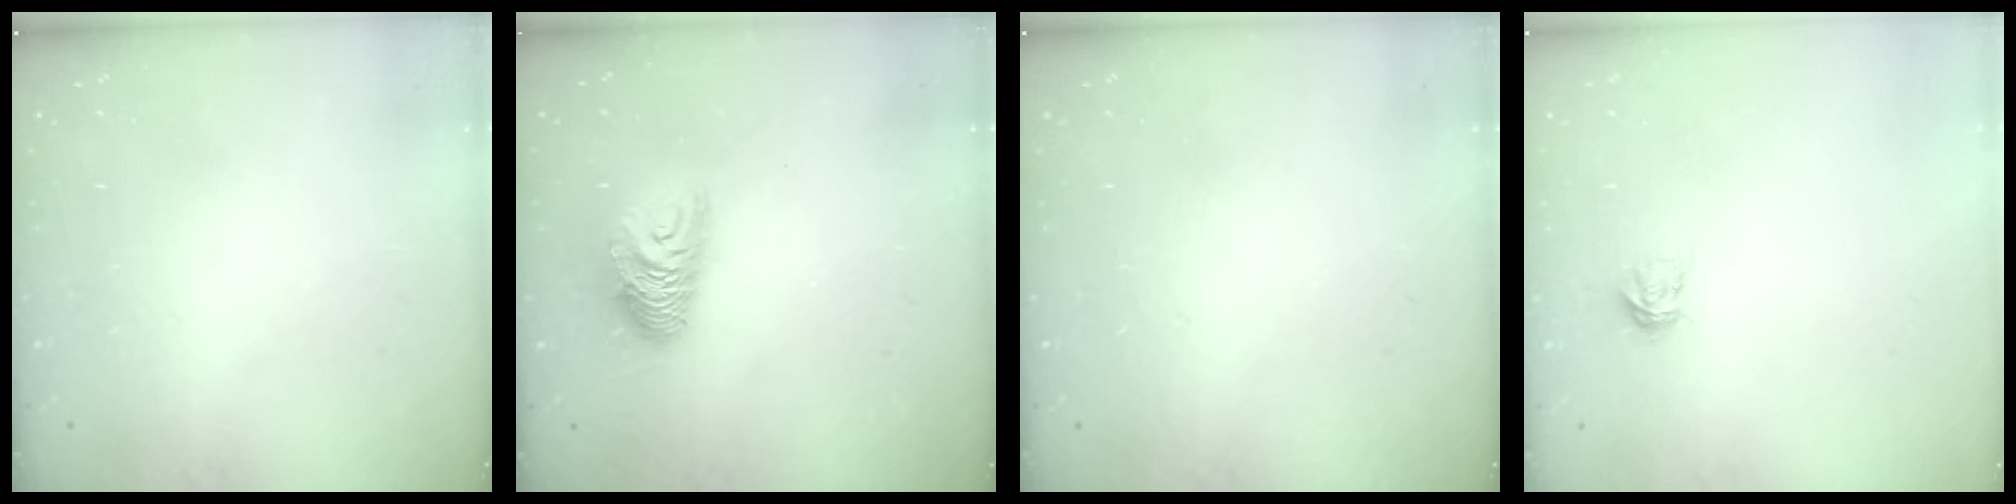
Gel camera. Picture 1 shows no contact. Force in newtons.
{"total": 9.8, "press": 9.8, "slide": 0.2}
{"total": 0.0}
{"total": 3.6, "press": 3.6, "slide": 0.4}